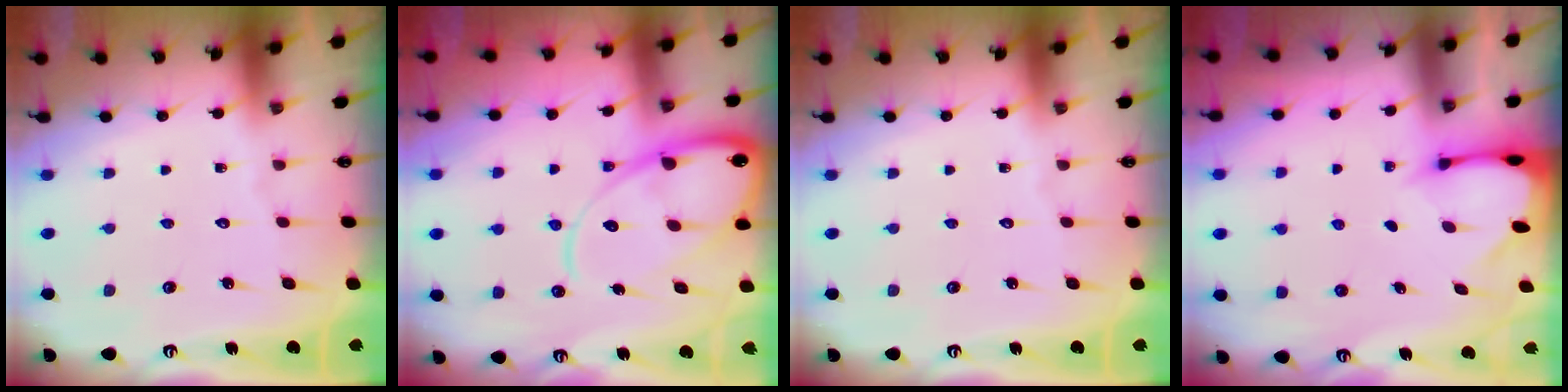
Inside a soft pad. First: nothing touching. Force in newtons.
{"total": 15.2, "press": 15.2, "slide": 1.5}
{"total": 0.0}
{"total": 2.0, "press": 2.0, "slide": 0.1}